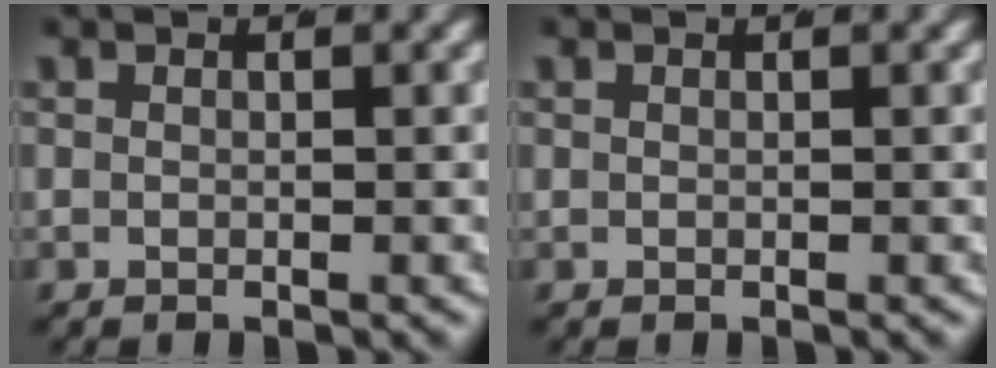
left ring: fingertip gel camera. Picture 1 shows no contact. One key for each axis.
{"total": 0.0}